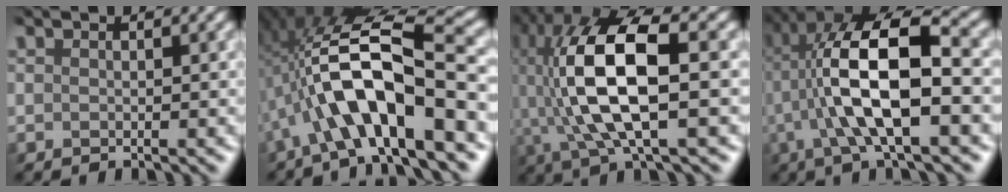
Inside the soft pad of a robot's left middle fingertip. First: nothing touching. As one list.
[{"total": 9.8, "force": [-2.6, 2.5, 9.1], "torque": [-0.161, 0.027, -0.046]}, {"total": 11.2, "force": [1.2, 3.6, 10.6], "torque": [-0.228, 0.011, 0.025]}, {"total": 10.3, "force": [-0.2, 3.4, 9.7], "torque": [-0.193, 0.021, -0.006]}]